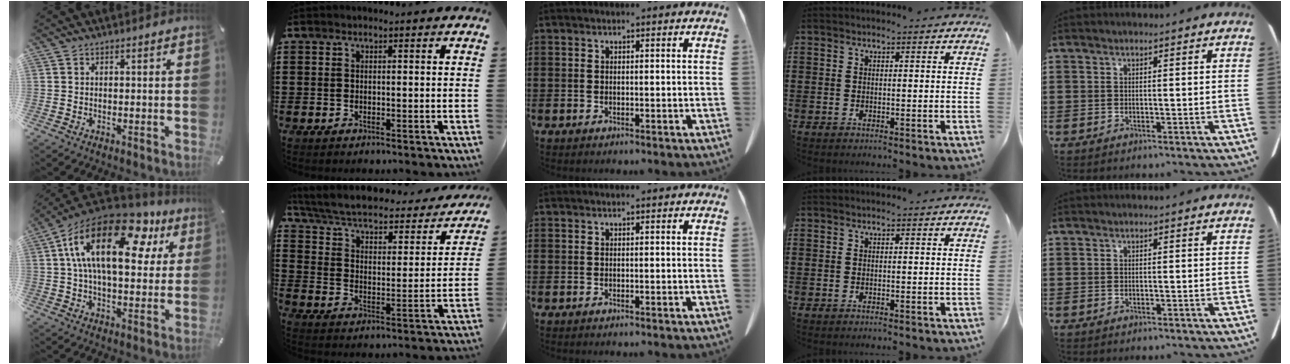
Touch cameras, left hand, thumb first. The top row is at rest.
{"thumb": {"total": 23.4, "force": [9.4, 11.6, 18.1], "torque": [-0.335, -0.040, 0.143]}, "index": {"total": 4.1, "force": [3.1, 1.1, 2.5], "torque": [-0.063, -0.029, 0.043]}}